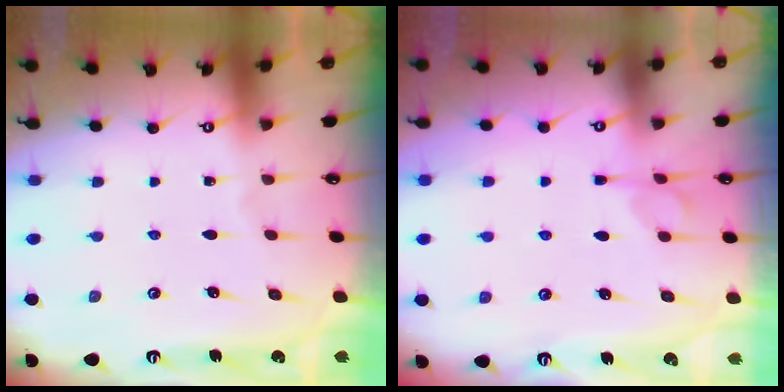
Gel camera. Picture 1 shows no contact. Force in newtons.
{"total": 1.7, "press": 1.5, "slide": 0.9}